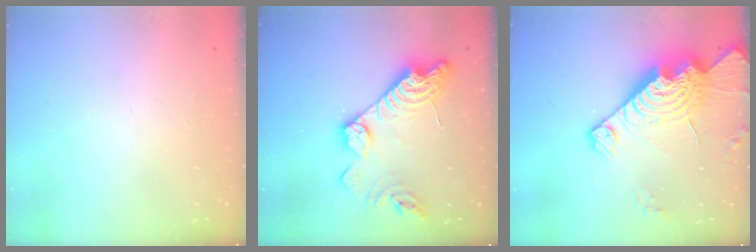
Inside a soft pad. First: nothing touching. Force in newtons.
{"total": 17.9, "press": 17.9, "slide": 1.4}
{"total": 21.7, "press": 21.6, "slide": 2.0}